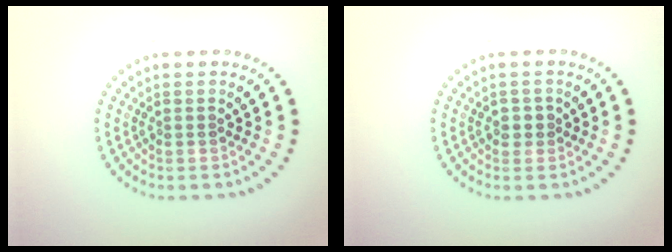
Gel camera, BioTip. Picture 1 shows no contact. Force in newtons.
{"total": 1.2, "press": 1.0, "slide": 0.5}